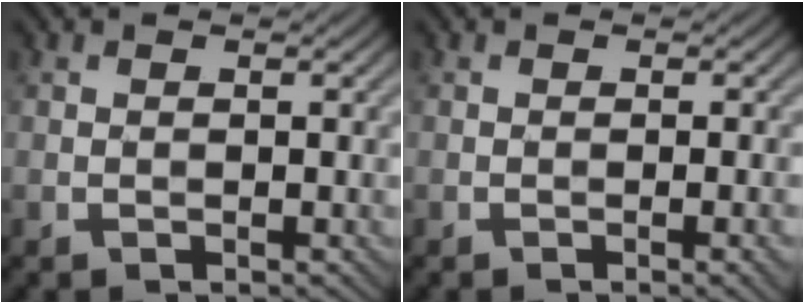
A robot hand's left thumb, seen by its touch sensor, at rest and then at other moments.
{"total": 1.9, "force": [-0.6, 0.3, 1.8], "torque": [-0.024, 0.001, -0.009]}